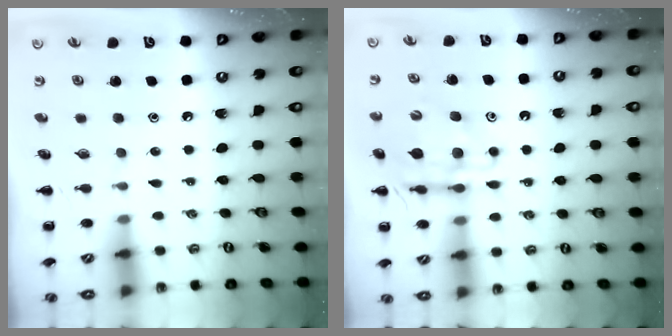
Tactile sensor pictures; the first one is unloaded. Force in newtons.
{"total": 12.9, "press": 12.3, "slide": 3.8}